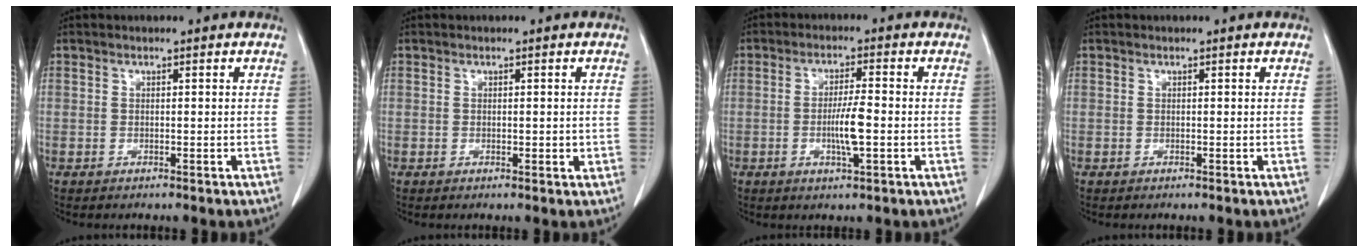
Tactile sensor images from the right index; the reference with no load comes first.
{"total": 1.3, "force": [0.0, 0.7, 1.1], "torque": [-0.014, -0.002, 0.003]}
{"total": 5.2, "force": [-1.1, 0.5, 5.1], "torque": [-0.097, -0.006, -0.019]}
{"total": 0.0}